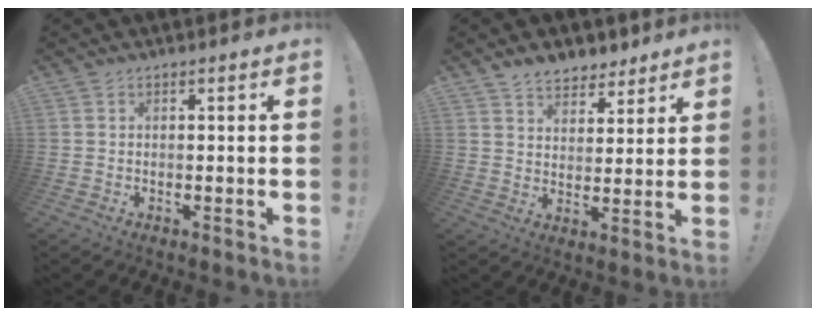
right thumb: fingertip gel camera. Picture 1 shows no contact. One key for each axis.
{"total": 7.5, "fx": 6.0, "fy": 4.1, "fz": 1.7, "tx": -0.024, "ty": -0.041, "tz": 0.114}